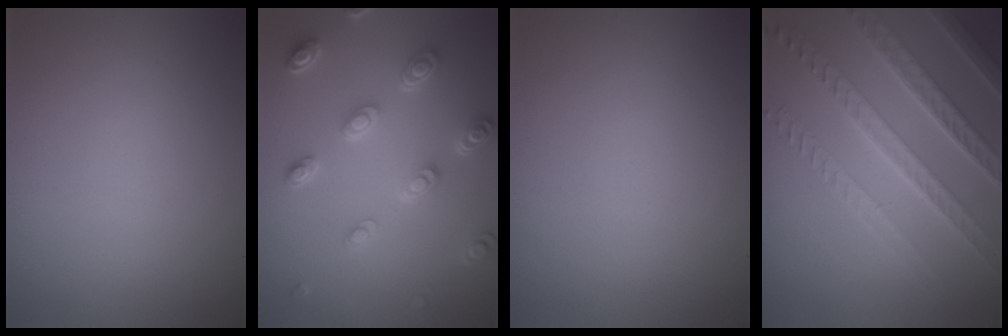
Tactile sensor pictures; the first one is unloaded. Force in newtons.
{"total": 4.6, "press": 3.6, "slide": 2.8}
{"total": 0.0}
{"total": 7.4, "press": 5.3, "slide": 5.2}